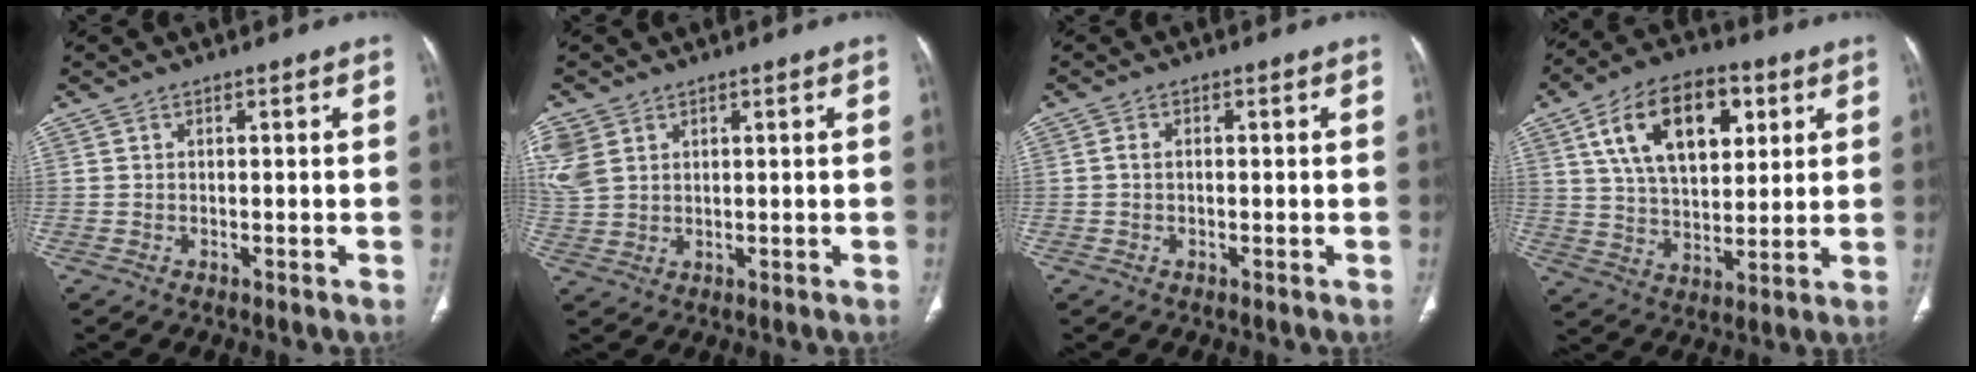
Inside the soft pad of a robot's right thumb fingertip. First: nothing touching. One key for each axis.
{"total": 6.1, "fx": 2.7, "fy": 4.5, "fz": 3.3, "tx": -0.080, "ty": 0.002, "tz": 0.065}
{"total": 1.3, "fx": 0.0, "fy": 0.8, "fz": 0.9, "tx": -0.017, "ty": 0.008, "tz": -0.001}
{"total": 18.0, "fx": 6.7, "fy": 10.3, "fz": 13.2, "tx": -0.183, "ty": -0.009, "tz": 0.114}